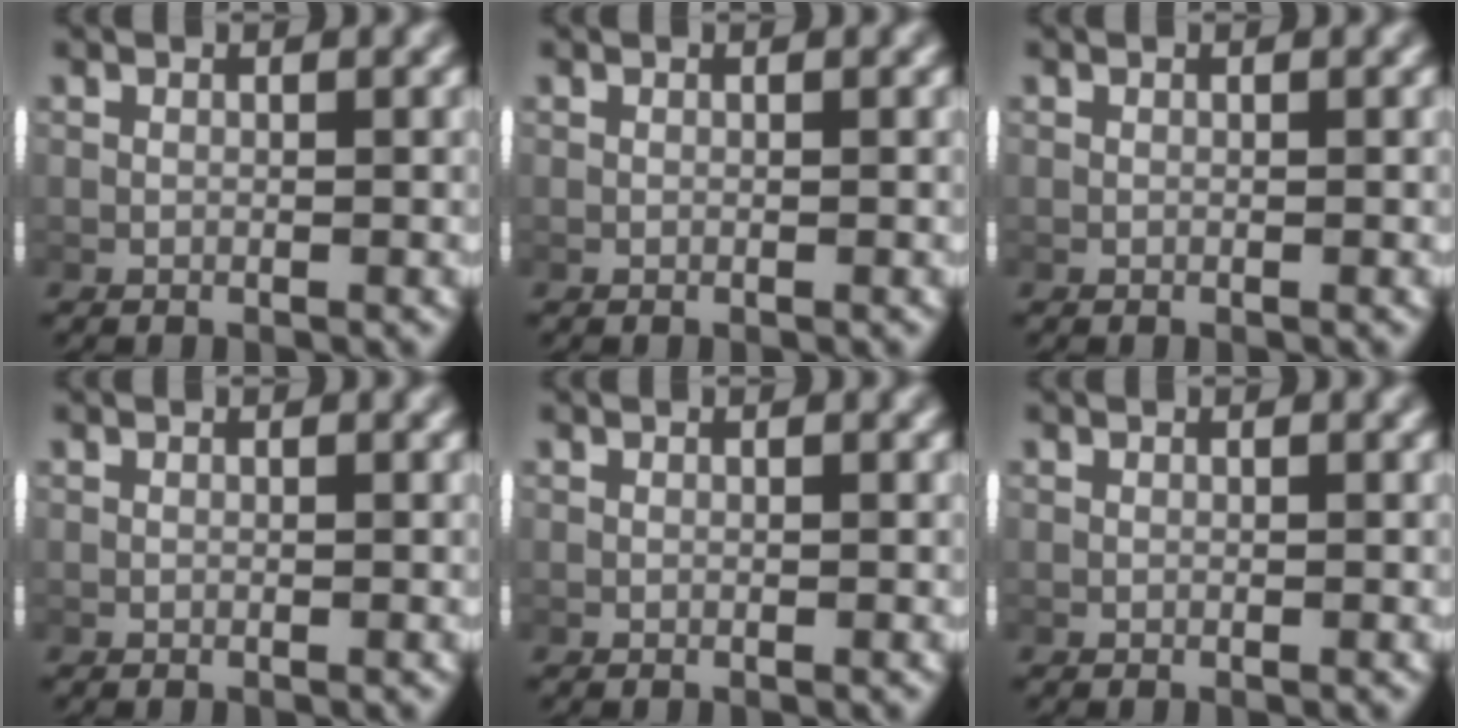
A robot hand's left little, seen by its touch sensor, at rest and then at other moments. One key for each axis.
{"total": 0.0}
{"total": 0.0}
{"total": 0.0}
{"total": 0.0}
{"total": 0.0}